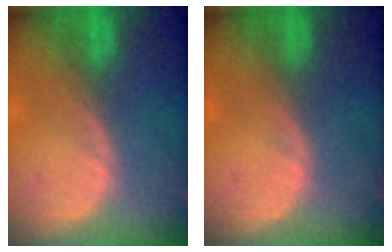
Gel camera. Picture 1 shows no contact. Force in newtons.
{"total": 0.0}